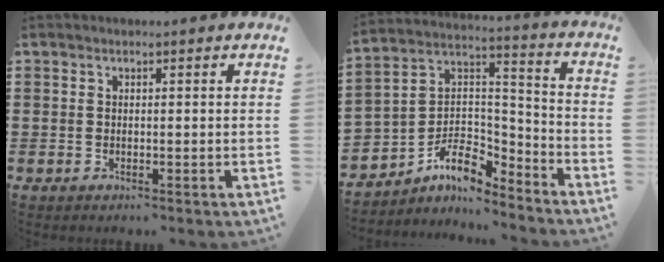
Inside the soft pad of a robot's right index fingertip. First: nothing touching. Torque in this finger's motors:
{"motor_torque": [1.34, 0.80, 0.43, 0.10]}